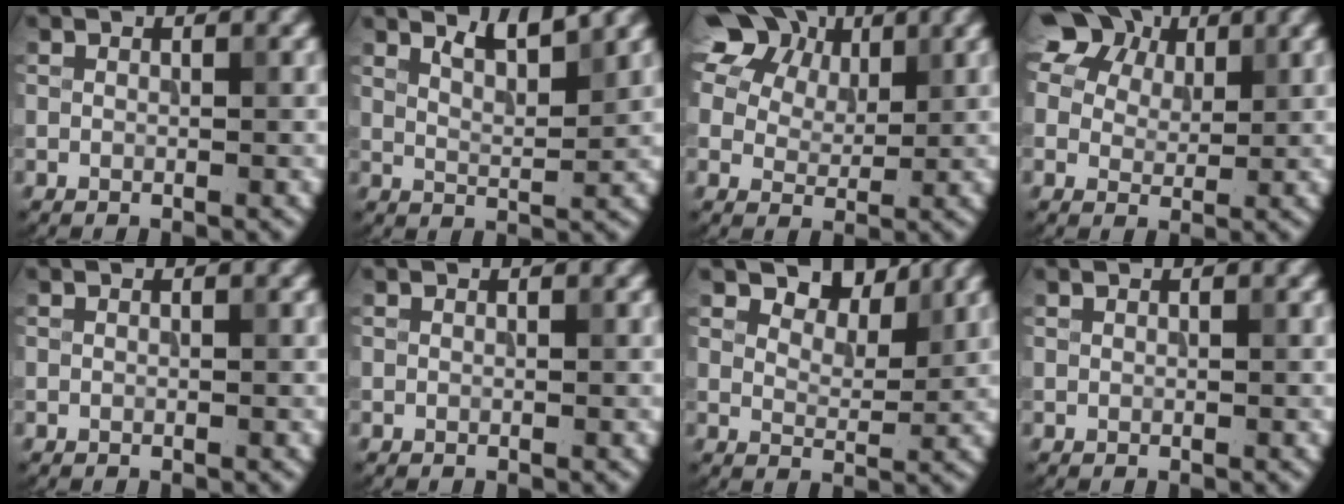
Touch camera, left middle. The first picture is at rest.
{"total": 3.1, "force": [2.5, 0.5, 1.8], "torque": [-0.024, 0.001, 0.040]}
{"total": 14.9, "force": [9.1, 9.1, 7.5], "torque": [-0.164, 0.051, 0.155]}
{"total": 10.3, "force": [6.6, 6.2, 4.9], "torque": [-0.096, 0.029, 0.099]}
{"total": 0.0}
{"total": 0.0}
{"total": 3.9, "force": [3.1, 1.7, 1.6], "torque": [-0.033, -0.005, 0.049]}
{"total": 0.0}